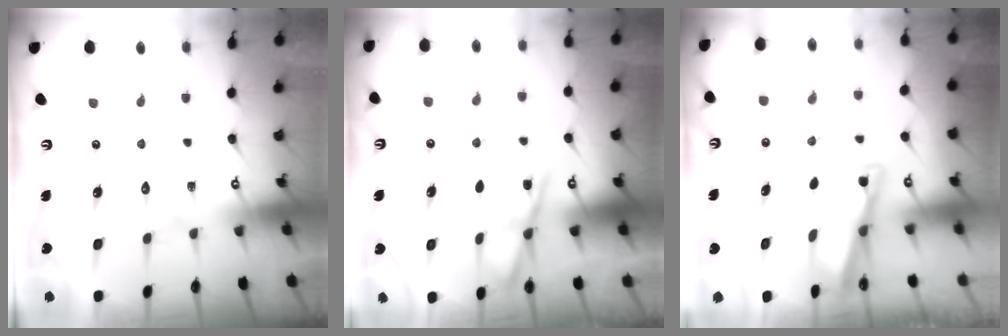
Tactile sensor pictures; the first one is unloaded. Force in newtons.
{"total": 5.2, "press": 5.2, "slide": 0.6}
{"total": 2.9, "press": 2.9, "slide": 0.2}